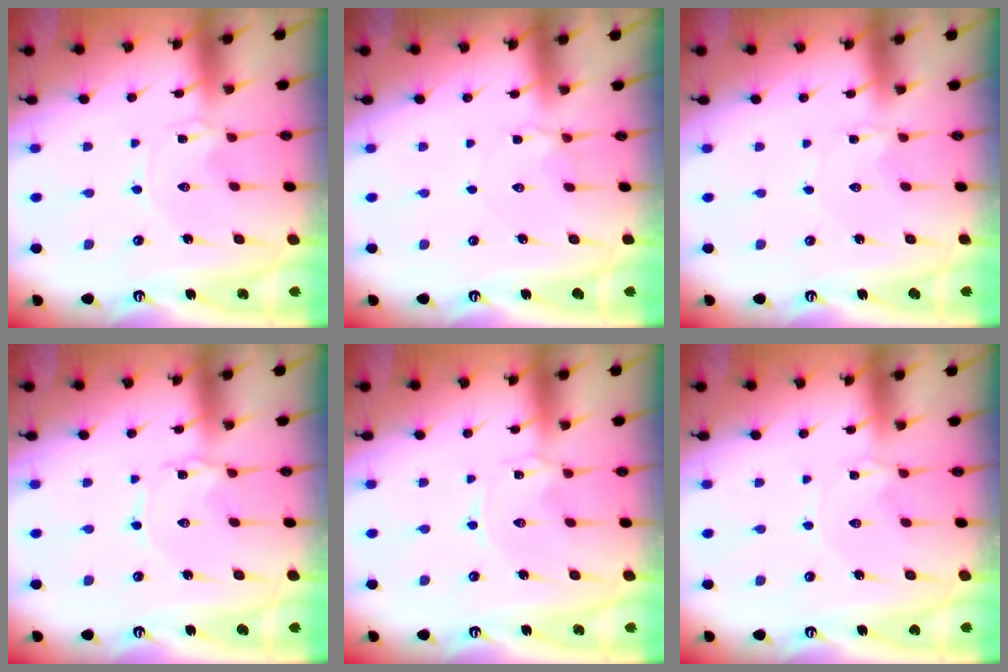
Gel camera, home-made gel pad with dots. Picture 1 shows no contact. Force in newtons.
{"total": 3.8, "press": 3.8, "slide": 0.6}
{"total": 0.8, "press": 0.8, "slide": 0.1}
{"total": 1.9, "press": 1.9, "slide": 0.3}
{"total": 0.0}
{"total": 1.3, "press": 1.3, "slide": 0.3}